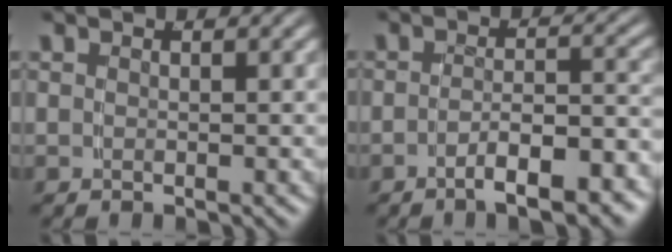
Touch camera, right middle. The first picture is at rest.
{"total": 5.4, "force": [-4.5, 1.0, 2.9], "torque": [-0.037, -0.009, -0.067]}